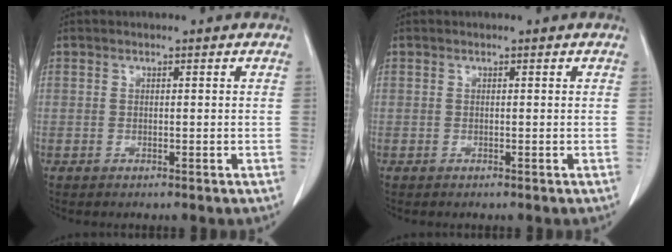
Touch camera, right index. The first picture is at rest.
{"total": 0.0}